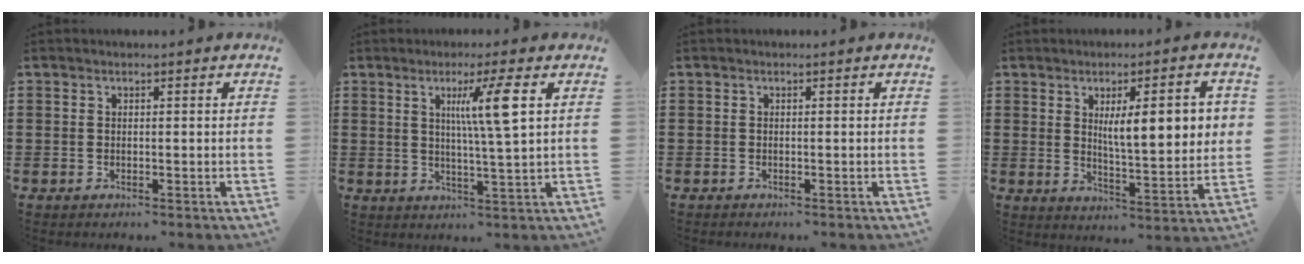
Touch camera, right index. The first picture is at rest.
{"total": 6.8, "force": [2.3, -0.3, 6.5], "torque": [-0.130, -0.002, 0.030]}
{"total": 0.0}
{"total": 8.9, "force": [2.6, 2.3, 8.2], "torque": [-0.135, -0.002, 0.037]}